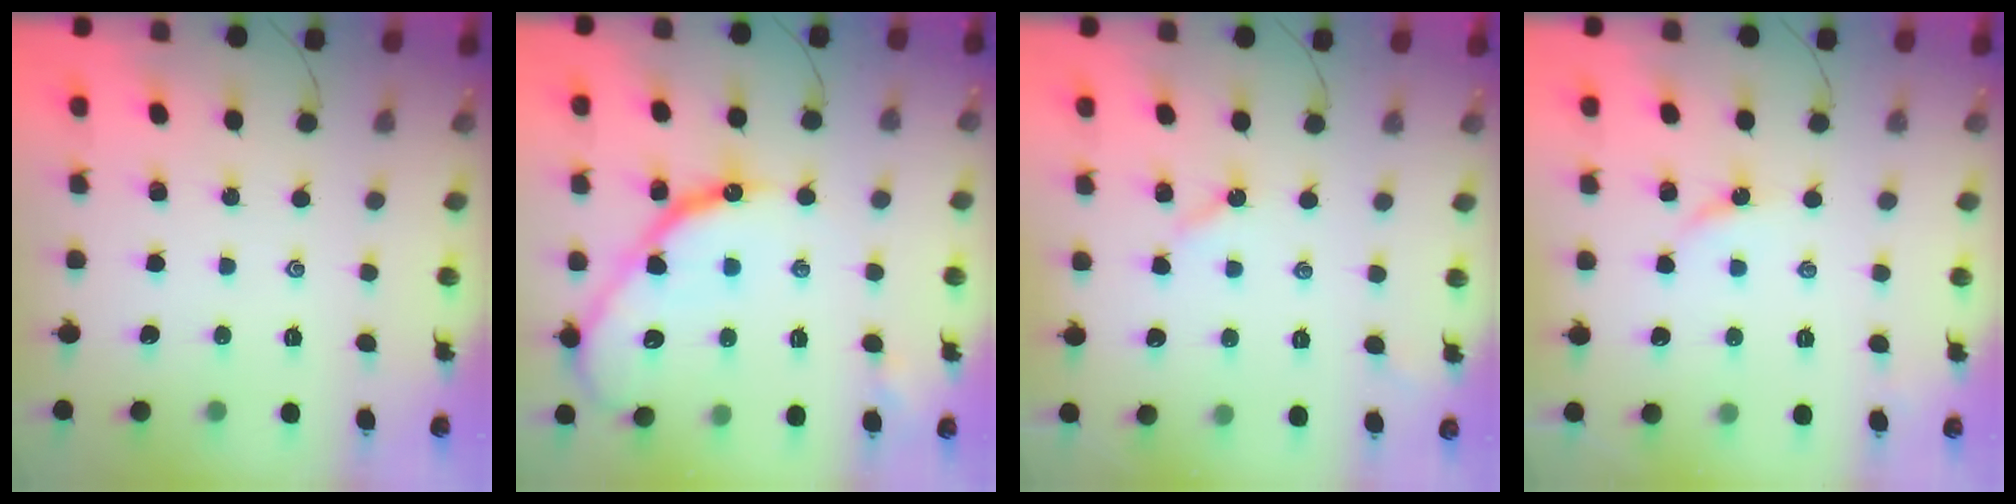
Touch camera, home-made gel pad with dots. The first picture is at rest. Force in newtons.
{"total": 17.3, "press": 17.3, "slide": 0.9}
{"total": 3.1, "press": 3.0, "slide": 0.4}
{"total": 2.9, "press": 2.9, "slide": 0.3}